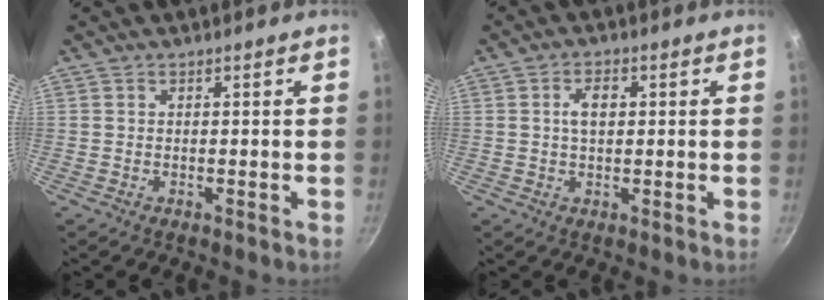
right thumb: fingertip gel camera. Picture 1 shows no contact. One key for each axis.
{"total": 4.1, "fx": 0.7, "fy": 2.5, "fz": 3.2, "tx": -0.044, "ty": 0.007, "tz": 0.011}